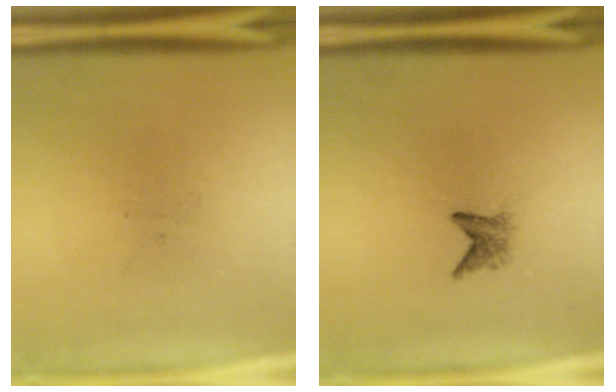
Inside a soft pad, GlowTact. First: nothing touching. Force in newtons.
{"total": 1.8}